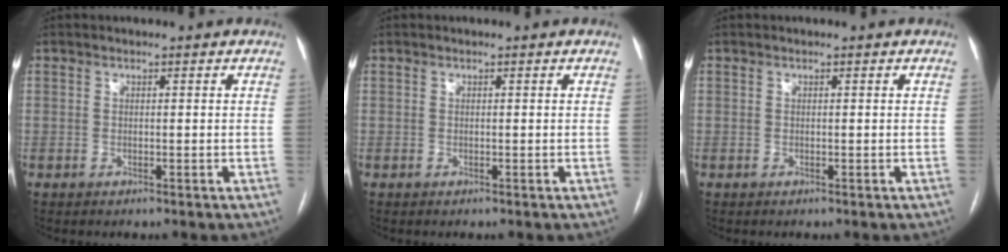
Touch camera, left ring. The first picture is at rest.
{"total": 0.0}
{"total": 0.0}